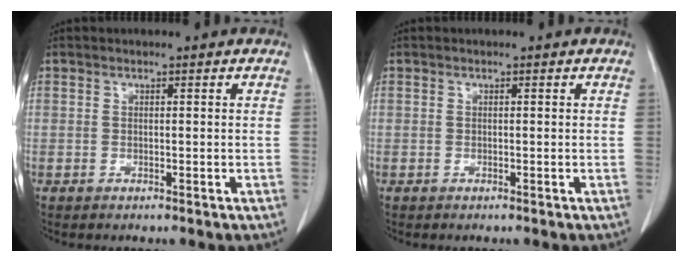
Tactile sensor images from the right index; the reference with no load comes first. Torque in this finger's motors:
{"motor_torque": [-0.05, 0.05, 0.01, 0.00]}